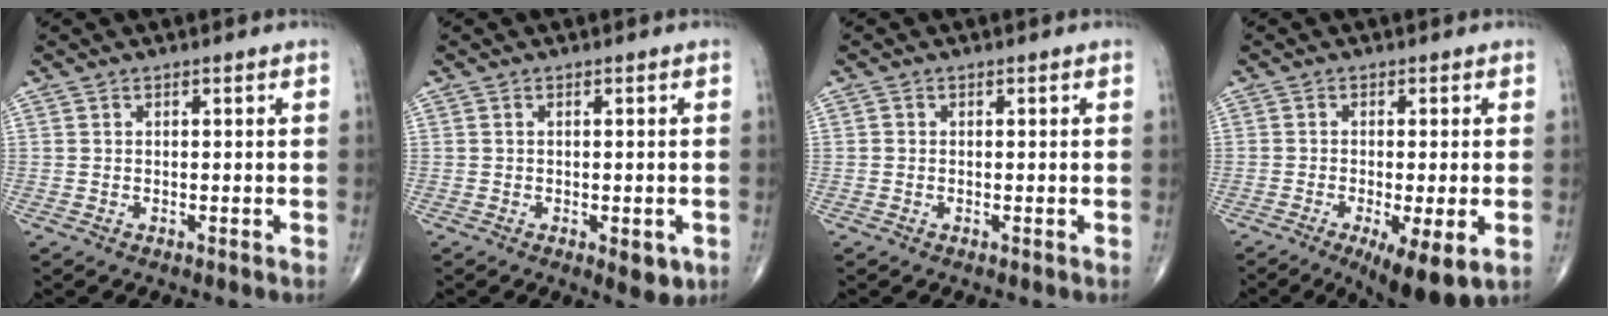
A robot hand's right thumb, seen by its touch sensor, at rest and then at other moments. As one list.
[{"total": 4.0, "force": [-1.3, 1.7, 3.3], "torque": [-0.029, -0.006, -0.011]}, {"total": 0.6, "force": [-0.1, 0.5, 0.2], "torque": [-0.001, 0.001, -0.006]}, {"total": 9.8, "force": [-3.7, 2.4, 8.8], "torque": [-0.137, -0.017, -0.056]}]